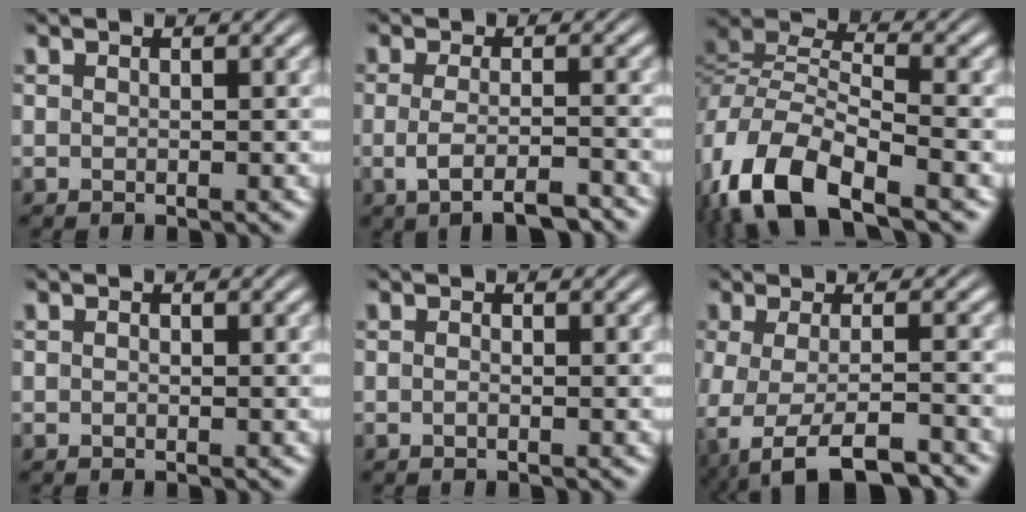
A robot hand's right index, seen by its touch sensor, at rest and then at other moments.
{"total": 3.8, "force": [-2.9, 0.9, 2.4], "torque": [-0.046, -0.010, -0.046]}
{"total": 10.5, "force": [-1.5, 7.2, 7.5], "torque": [-0.189, -0.027, -0.019]}
{"total": 0.0}
{"total": 0.7, "force": [-0.1, 0.5, 0.4], "torque": [-0.014, 0.006, -0.006]}
{"total": 6.9, "force": [-3.6, 3.2, 4.9], "torque": [-0.110, -0.026, -0.042]}